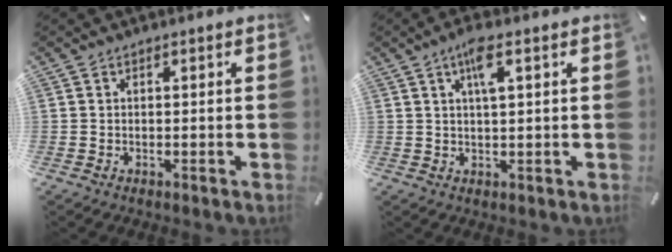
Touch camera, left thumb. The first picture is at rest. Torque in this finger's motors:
{"motor_torque": [1.19, 1.05, 0.63, -0.66, 0.04]}